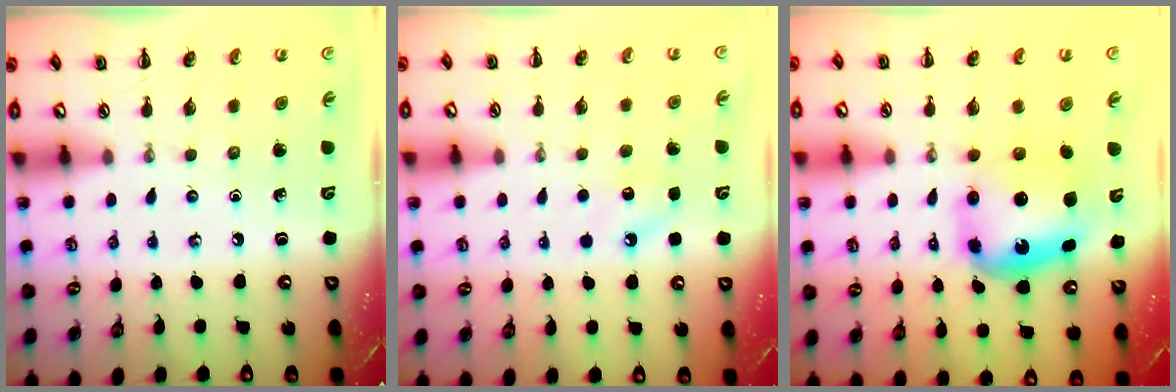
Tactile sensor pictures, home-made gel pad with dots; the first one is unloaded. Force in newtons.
{"total": 6.2, "press": 6.0, "slide": 1.5}
{"total": 6.3, "press": 6.1, "slide": 1.6}